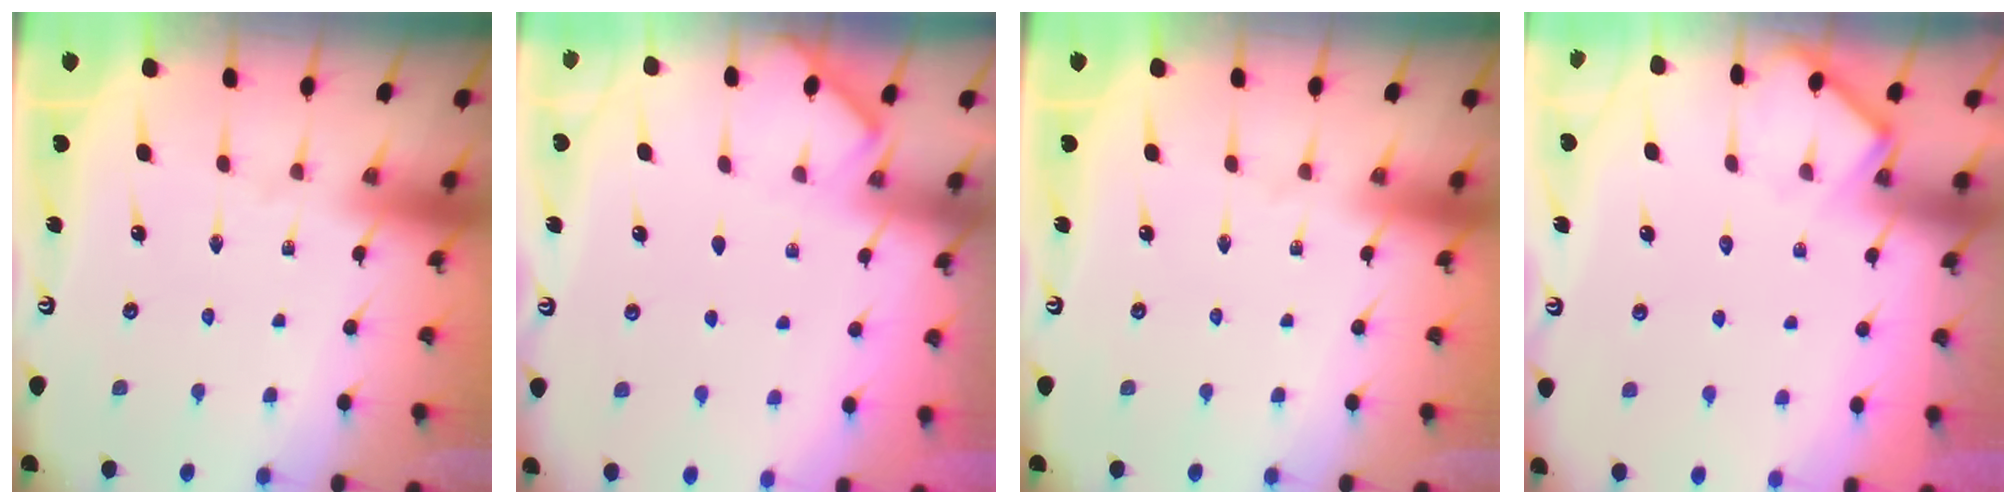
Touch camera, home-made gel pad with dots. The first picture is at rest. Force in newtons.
{"total": 3.1, "press": 3.1, "slide": 0.4}
{"total": 0.0}
{"total": 6.5, "press": 6.5, "slide": 0.5}